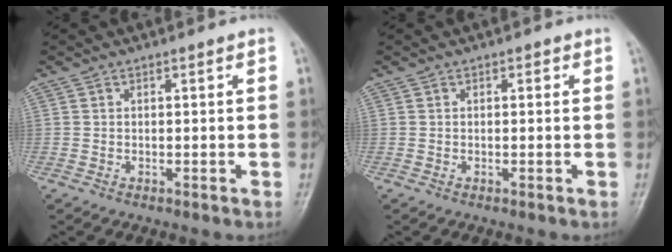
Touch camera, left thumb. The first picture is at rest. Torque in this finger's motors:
{"motor_torque": [0.01, 0.01, 0.00, 0.00, 0.00]}